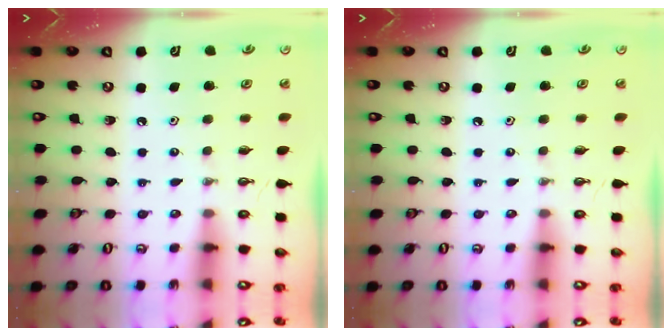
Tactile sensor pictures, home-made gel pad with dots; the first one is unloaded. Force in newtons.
{"total": 0.0}